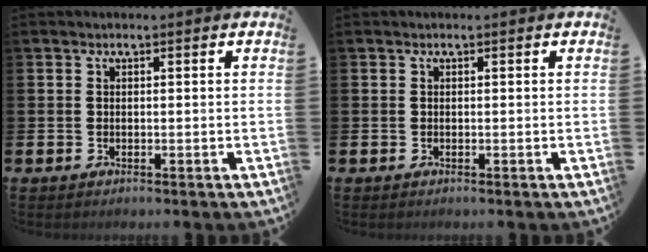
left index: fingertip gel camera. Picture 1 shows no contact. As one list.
[{"total": 0.0}]